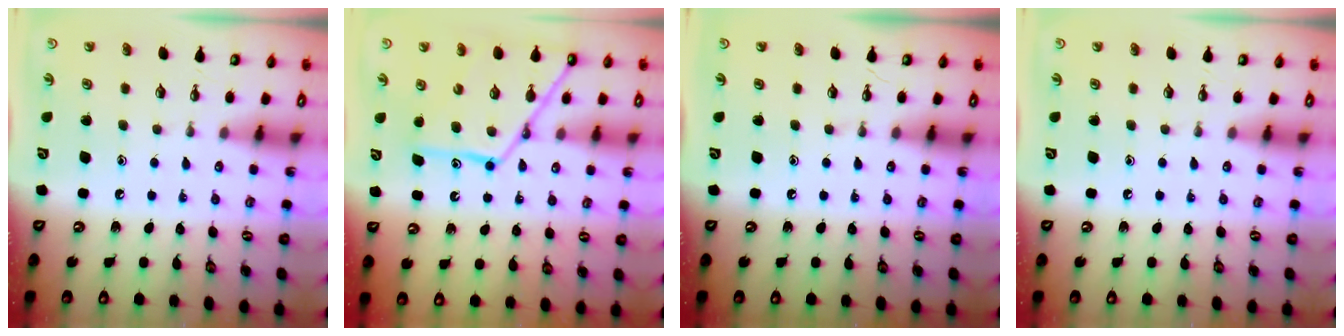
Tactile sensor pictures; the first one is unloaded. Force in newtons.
{"total": 15.4, "press": 15.3, "slide": 1.5}
{"total": 0.0}
{"total": 0.0}